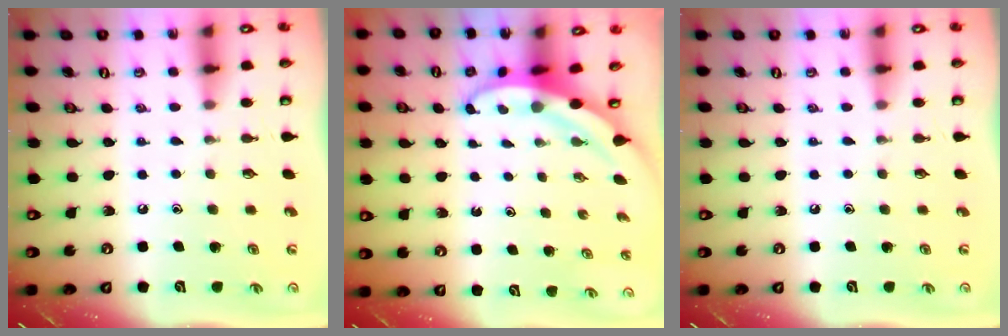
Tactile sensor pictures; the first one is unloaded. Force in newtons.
{"total": 3.8, "press": 3.7, "slide": 0.5}
{"total": 0.0}